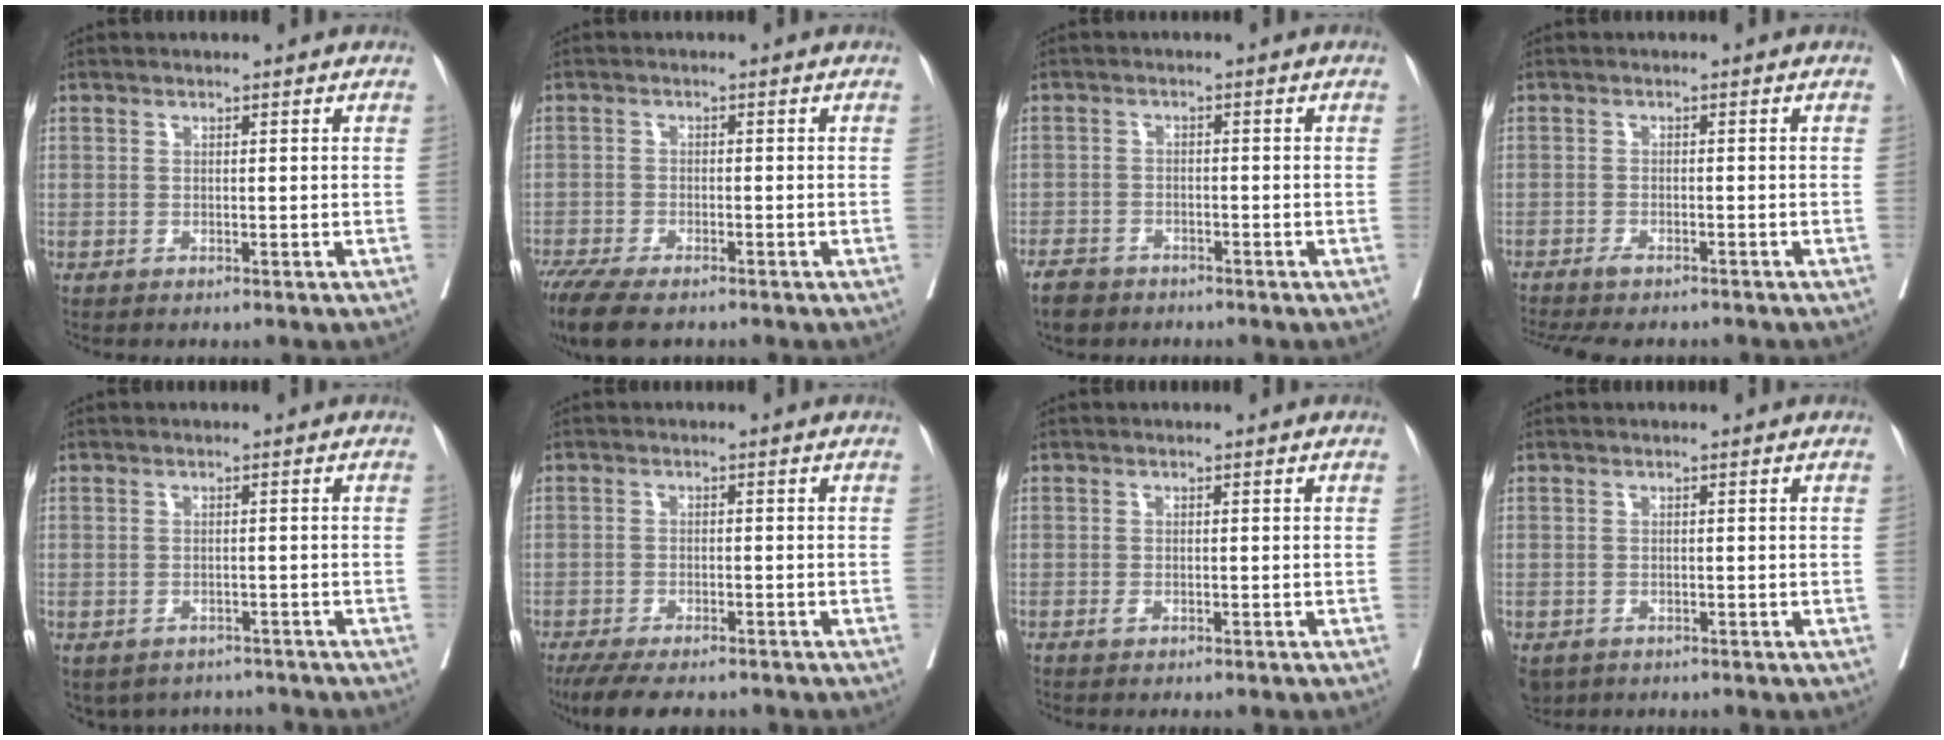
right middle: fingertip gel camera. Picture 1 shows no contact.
{"total": 8.7, "force": [-6.7, 2.6, 5.0], "torque": [-0.087, -0.017, -0.110]}
{"total": 4.6, "force": [-3.6, 2.5, 1.4], "torque": [-0.028, -0.001, -0.061]}
{"total": 4.9, "force": [-4.2, 0.9, 2.5], "torque": [-0.036, -0.009, -0.064]}
{"total": 6.3, "force": [-5.4, 3.1, 0.6], "torque": [-0.002, 0.015, -0.065]}
{"total": 9.3, "force": [-7.7, 2.5, 4.5], "torque": [-0.063, -0.011, -0.116]}
{"total": 0.6, "force": [-0.4, 0.3, 0.5], "torque": [-0.011, 0.000, -0.005]}
{"total": 3.4, "force": [-2.0, 2.5, 1.1], "torque": [-0.017, -0.004, -0.027]}